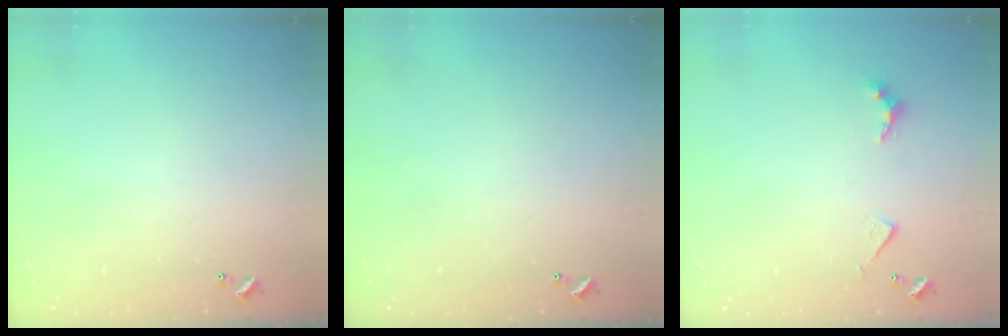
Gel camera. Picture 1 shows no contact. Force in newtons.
{"total": 0.0}
{"total": 4.5, "press": 4.5, "slide": 0.8}